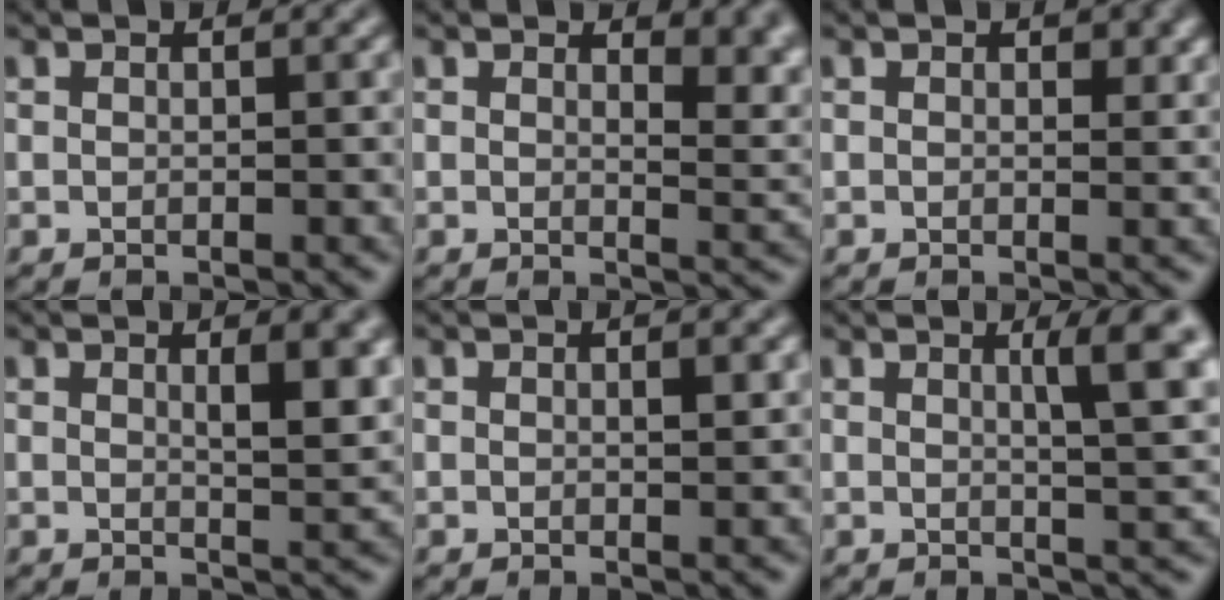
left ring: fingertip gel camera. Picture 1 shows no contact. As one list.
[{"total": 3.8, "force": [2.0, 1.8, 2.7], "torque": [-0.030, -0.009, 0.027]}, {"total": 1.2, "force": [0.4, 0.6, 0.9], "torque": [-0.006, -0.003, 0.005]}, {"total": 3.8, "force": [1.3, 1.0, 3.5], "torque": [-0.043, -0.001, 0.021]}, {"total": 0.8, "force": [0.3, 0.2, 0.7], "torque": [-0.010, -0.001, 0.005]}, {"total": 4.7, "force": [1.6, 0.9, 4.4], "torque": [-0.051, 0.003, 0.022]}]